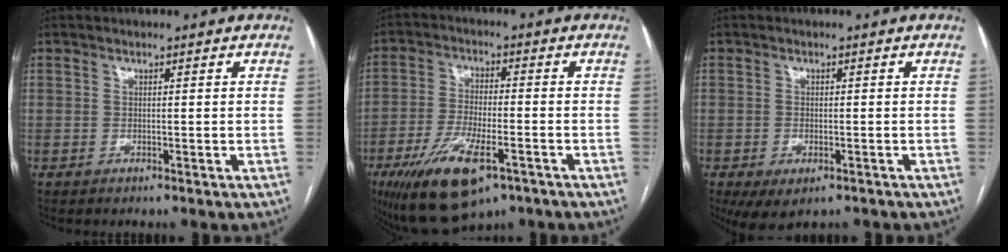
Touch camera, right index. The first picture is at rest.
{"total": 13.2, "force": [-7.3, 4.4, 10.1], "torque": [-0.192, -0.015, -0.116]}
{"total": 5.5, "force": [-3.3, 2.5, 3.5], "torque": [-0.057, -0.009, -0.047]}